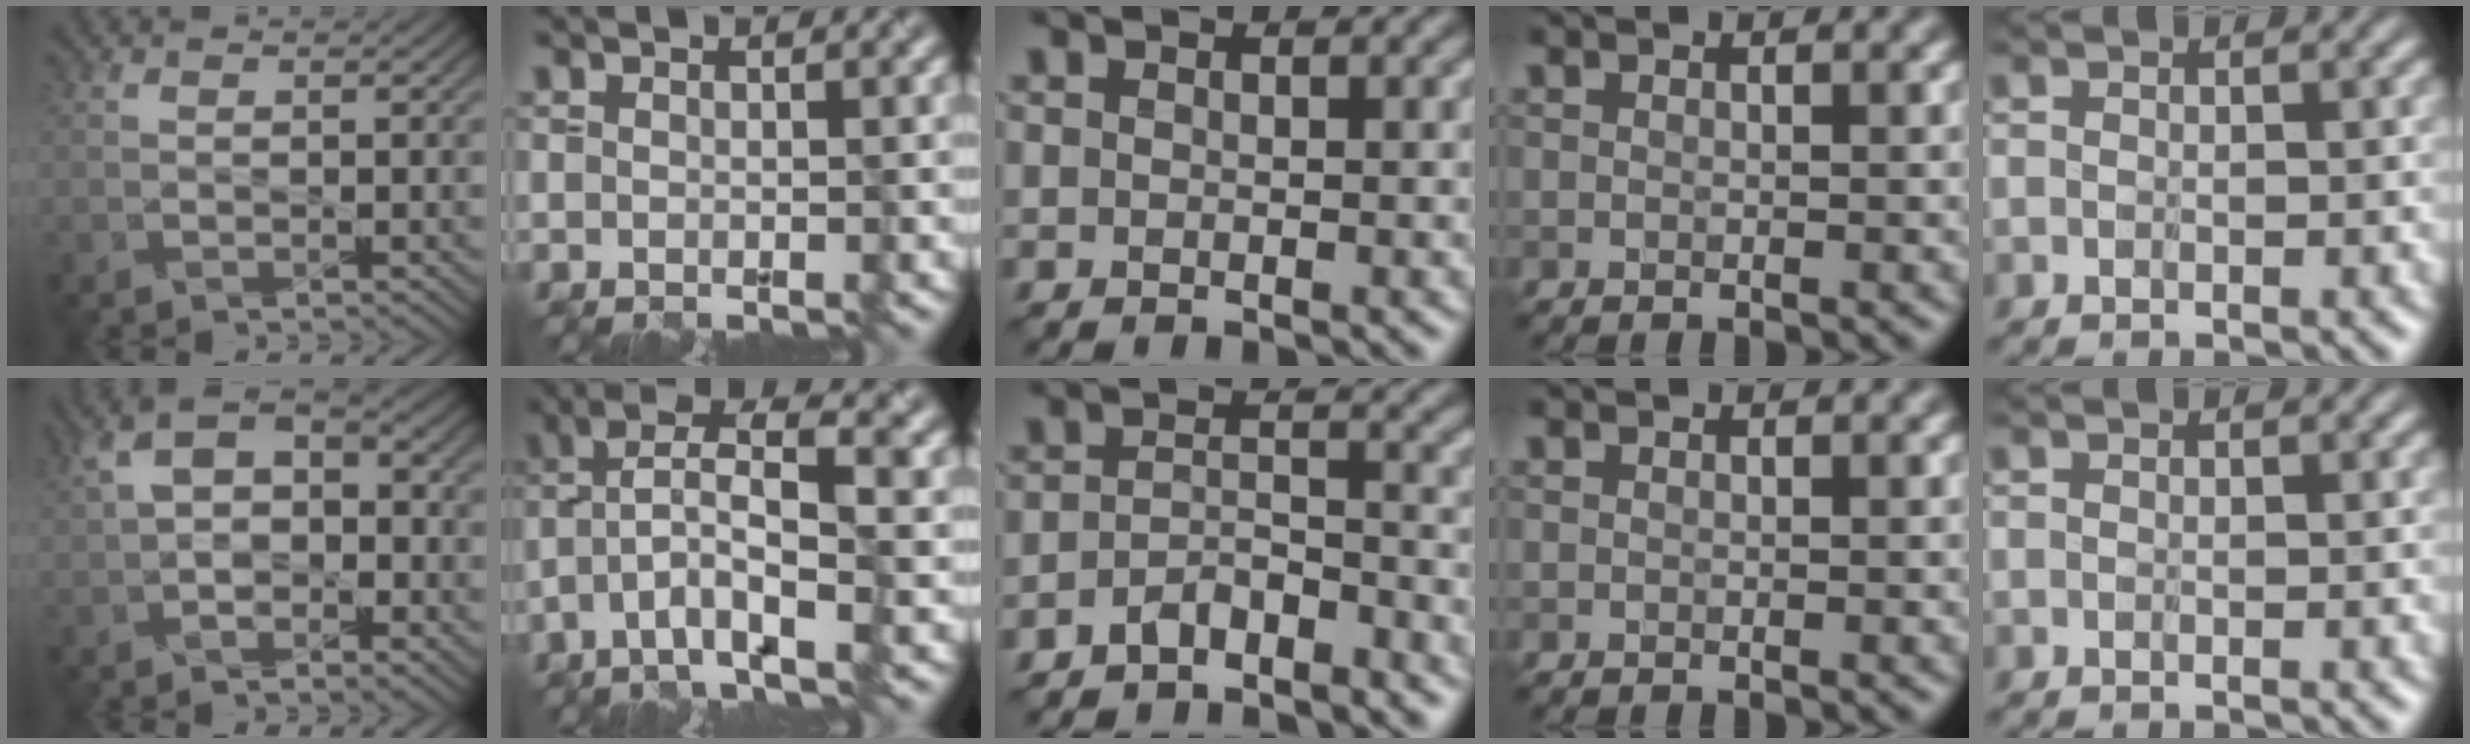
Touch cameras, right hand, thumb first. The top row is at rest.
{"thumb": {"total": 8.9, "force": [0.2, 5.6, 6.9], "torque": [-0.130, 0.002, -0.003]}, "index": {"total": 5.7, "force": [-1.6, 1.1, 5.3], "torque": [-0.102, 0.022, -0.039]}, "middle": {"total": 2.8, "force": [-2.6, 0.5, 0.9], "torque": [-0.024, 0.008, -0.056]}}